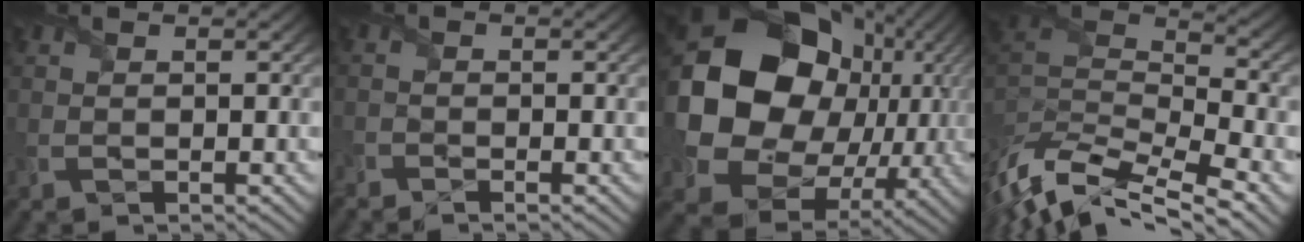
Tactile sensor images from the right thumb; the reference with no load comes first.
{"total": 1.5, "force": [-1.5, 0.0, 0.2], "torque": [-0.007, -0.006, -0.037]}
{"total": 23.2, "force": [2.9, 18.9, 13.2], "torque": [-0.304, -0.047, 0.075]}
{"total": 11.6, "force": [-6.7, 3.7, 8.7], "torque": [-0.201, -0.007, -0.118]}